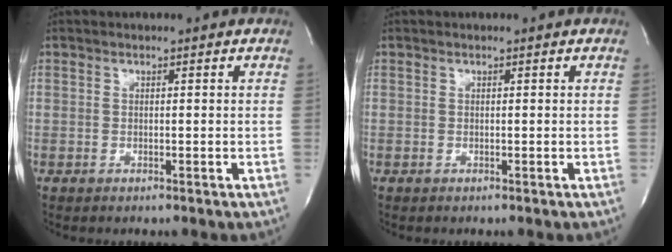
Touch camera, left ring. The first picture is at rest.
{"total": 0.0}